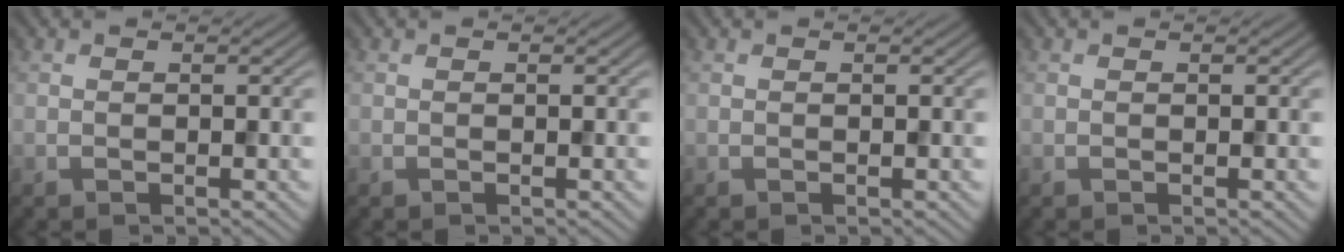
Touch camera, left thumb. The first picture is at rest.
{"total": 0.0}
{"total": 0.0}
{"total": 0.0}